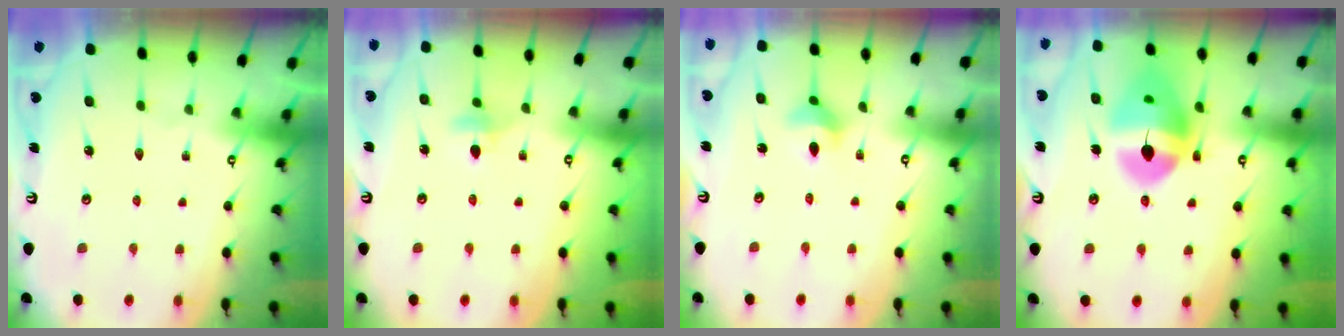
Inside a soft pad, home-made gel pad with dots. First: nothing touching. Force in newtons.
{"total": 4.4, "press": 4.3, "slide": 0.8}
{"total": 5.6, "press": 5.4, "slide": 1.3}
{"total": 16.3, "press": 16.2, "slide": 2.2}